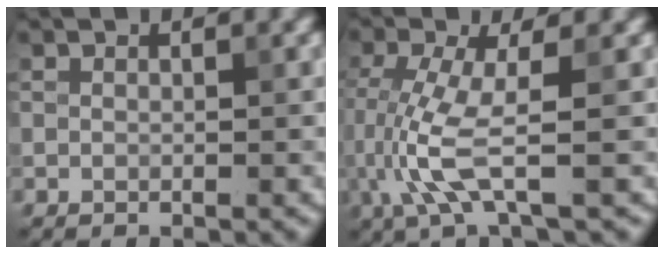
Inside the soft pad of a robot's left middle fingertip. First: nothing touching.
{"total": 4.9, "force": [-1.2, 1.0, 4.6], "torque": [-0.124, -0.007, -0.020]}